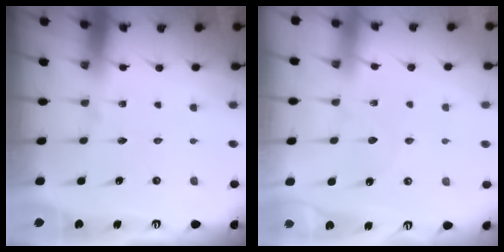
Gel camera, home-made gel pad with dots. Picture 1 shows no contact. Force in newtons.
{"total": 2.6, "press": 2.6, "slide": 0.3}